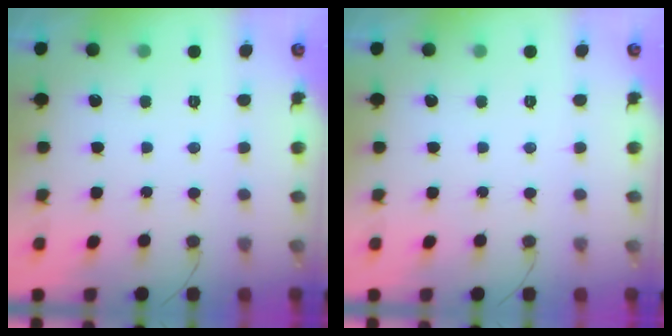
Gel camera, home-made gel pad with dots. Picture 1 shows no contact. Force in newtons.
{"total": 0.0}